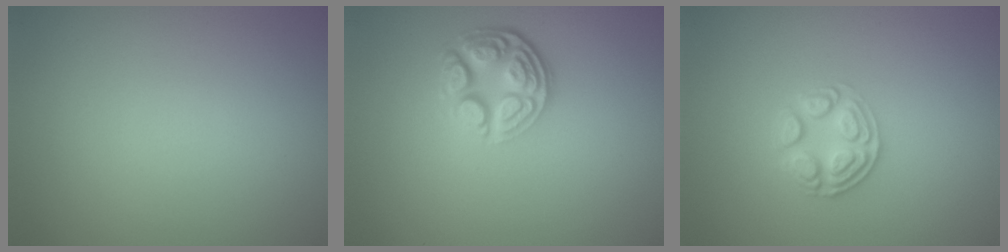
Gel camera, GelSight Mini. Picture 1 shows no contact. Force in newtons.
{"total": 4.5, "press": 3.4, "slide": 2.9}
{"total": 2.6, "press": 2.5, "slide": 0.9}